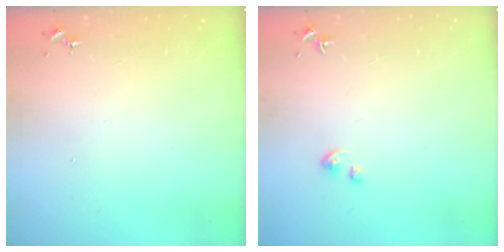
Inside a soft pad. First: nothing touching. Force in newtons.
{"total": 1.8, "press": 1.8, "slide": 0.1}